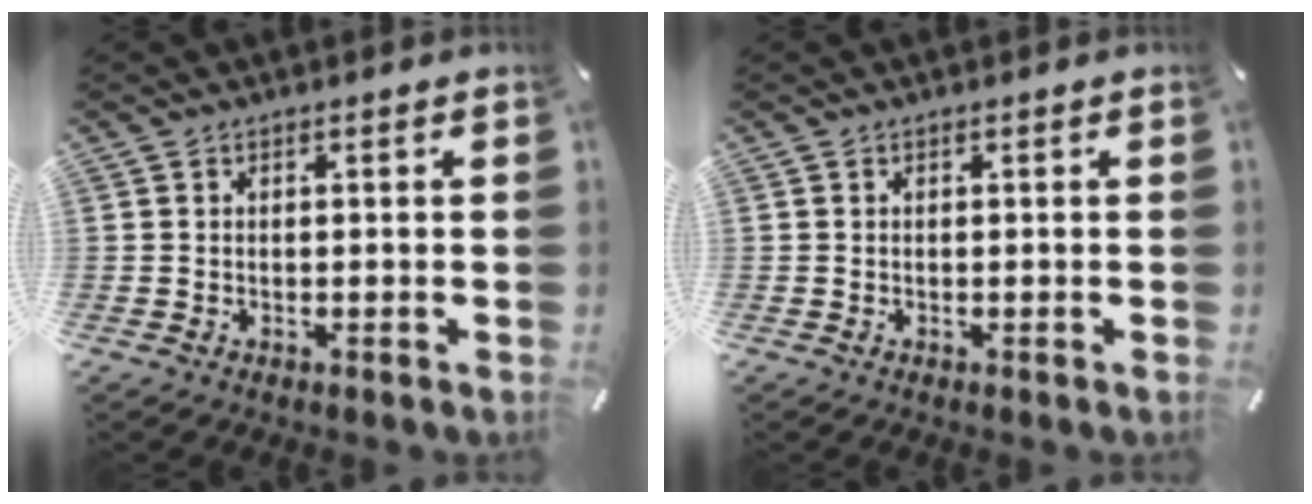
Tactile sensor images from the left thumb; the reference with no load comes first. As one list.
[{"total": 0.0}]